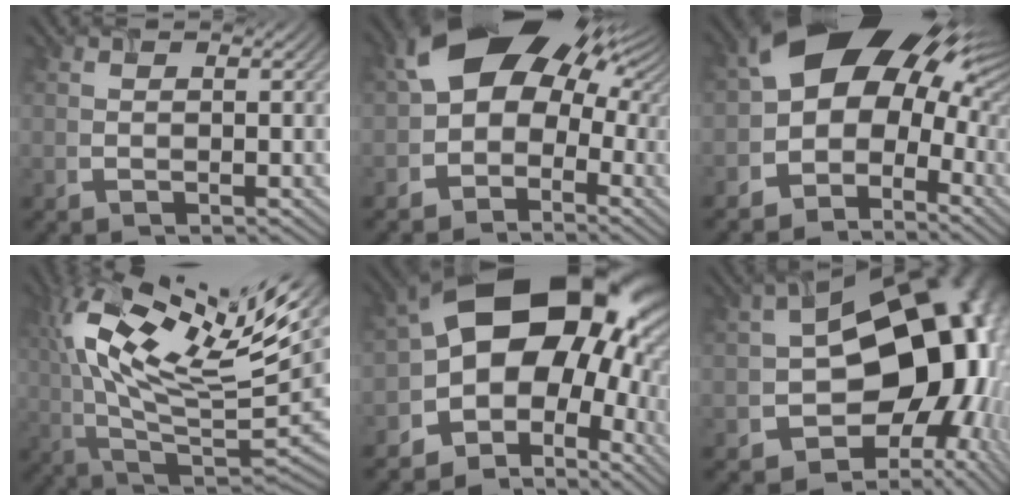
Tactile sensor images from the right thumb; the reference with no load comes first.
{"total": 11.0, "force": [0.1, 8.3, 7.2], "torque": [-0.097, 0.002, -0.013]}
{"total": 11.9, "force": [-1.2, 9.1, 7.6], "torque": [-0.104, -0.011, -0.032]}
{"total": 17.7, "force": [6.9, 6.8, 14.8], "torque": [-0.317, 0.016, 0.127]}
{"total": 16.4, "force": [-1.5, 12.4, 10.6], "torque": [-0.142, -0.012, -0.016]}
{"total": 19.9, "force": [-2.4, 13.1, 14.8], "torque": [-0.160, -0.029, -0.012]}